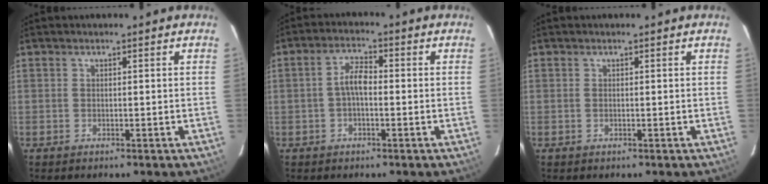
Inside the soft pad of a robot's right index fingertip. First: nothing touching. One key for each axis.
{"total": 3.7, "fx": -0.7, "fy": 1.6, "fz": 3.2, "tx": -0.066, "ty": 0.013, "tz": -0.015}
{"total": 0.0}